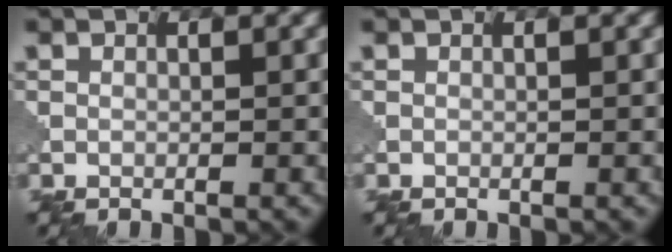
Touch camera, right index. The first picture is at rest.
{"total": 0.0}